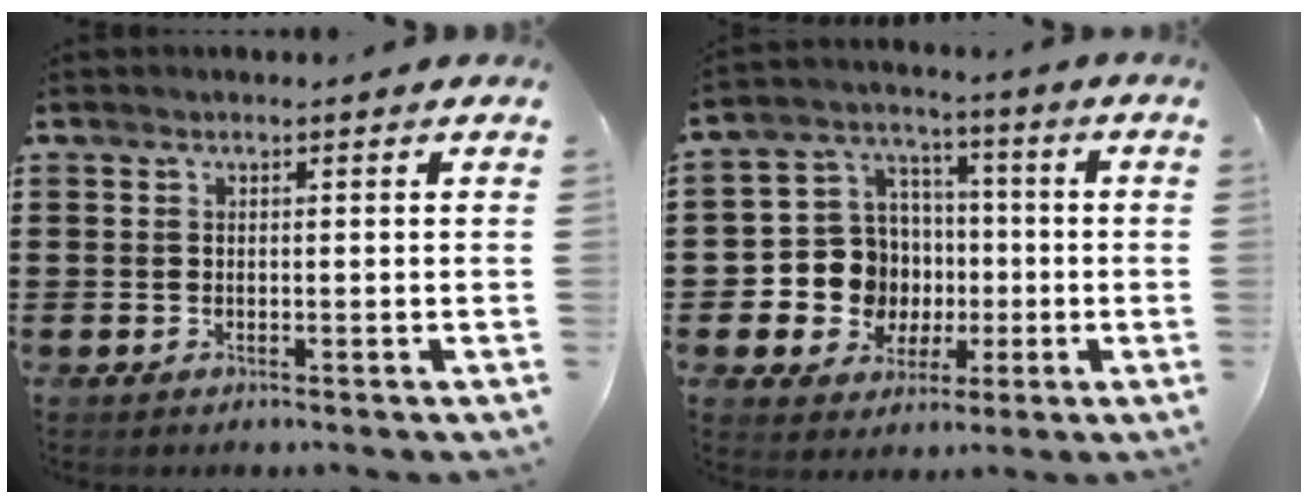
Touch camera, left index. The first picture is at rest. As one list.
[{"total": 10.0, "force": [-0.8, 9.5, 2.7], "torque": [-0.097, 0.002, -0.005]}]